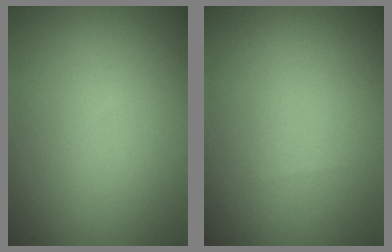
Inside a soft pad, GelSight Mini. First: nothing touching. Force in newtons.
{"total": 0.0}